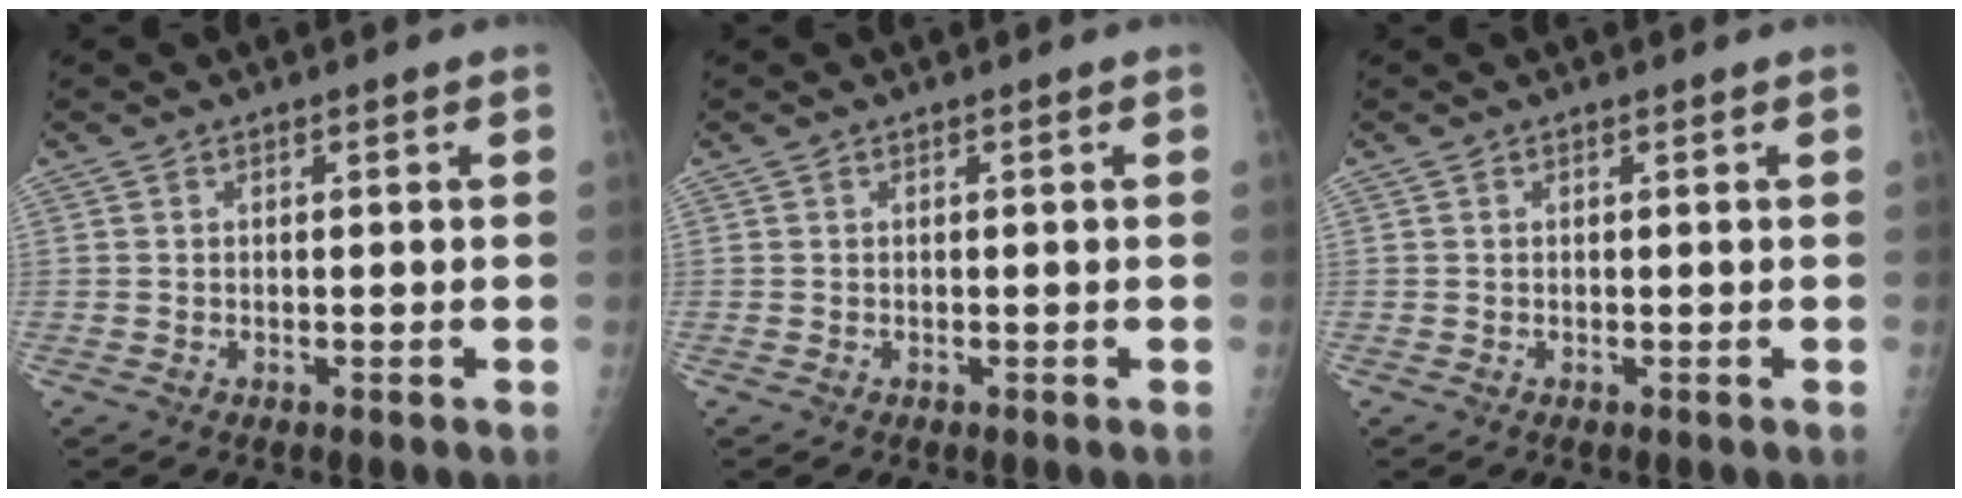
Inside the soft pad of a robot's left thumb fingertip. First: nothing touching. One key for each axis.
{"total": 0.0}
{"total": 0.0}